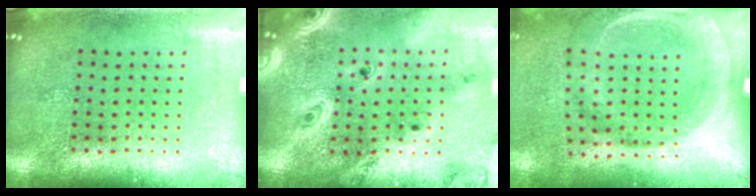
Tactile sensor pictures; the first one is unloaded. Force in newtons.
{"total": 3.3, "press": 2.7, "slide": 2.0}
{"total": 1.9, "press": 1.2, "slide": 1.5}